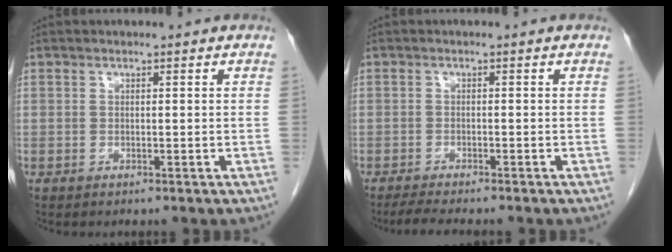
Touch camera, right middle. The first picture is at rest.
{"total": 4.6, "force": [-4.0, 0.3, 2.3], "torque": [-0.039, -0.014, -0.061]}